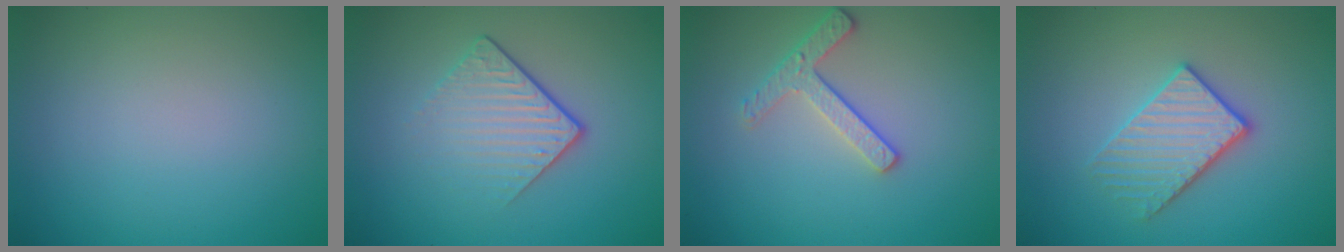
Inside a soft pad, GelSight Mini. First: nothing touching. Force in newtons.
{"total": 4.2, "press": 2.6, "slide": 3.3}
{"total": 2.4, "press": 2.3, "slide": 0.8}
{"total": 3.3, "press": 3.1, "slide": 1.1}